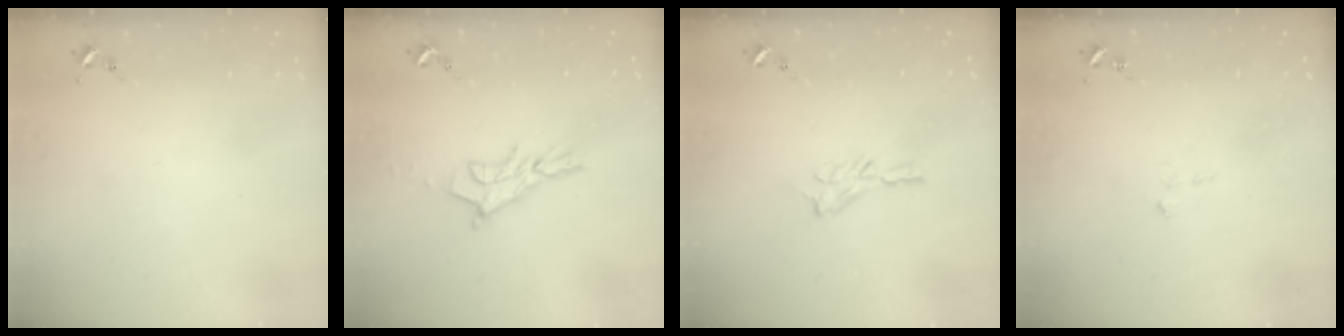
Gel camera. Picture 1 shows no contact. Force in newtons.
{"total": 11.1, "press": 11.1, "slide": 0.9}
{"total": 6.4, "press": 6.4, "slide": 0.4}
{"total": 4.4, "press": 4.3, "slide": 0.7}